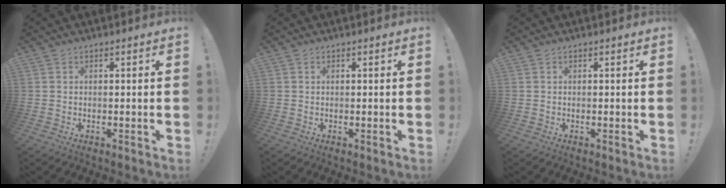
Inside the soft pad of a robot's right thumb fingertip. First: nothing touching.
{"total": 0.0}
{"total": 0.0}